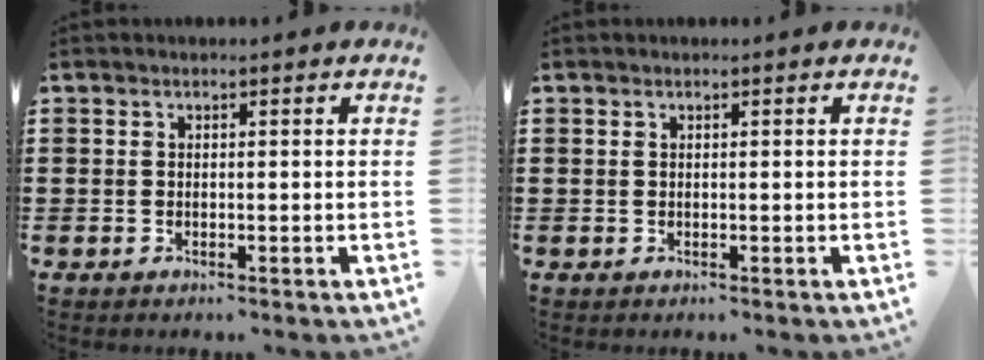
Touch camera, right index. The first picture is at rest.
{"total": 0.0}